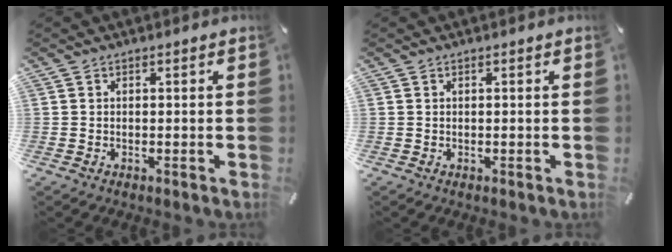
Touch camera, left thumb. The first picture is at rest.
{"total": 0.0}